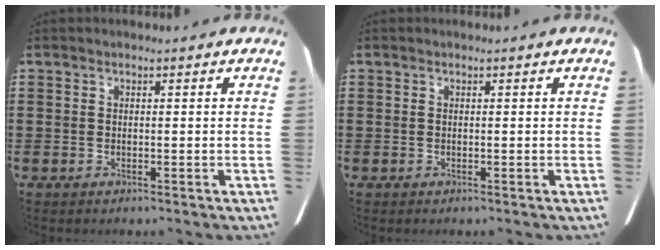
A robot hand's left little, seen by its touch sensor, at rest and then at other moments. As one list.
[{"total": 0.0}]